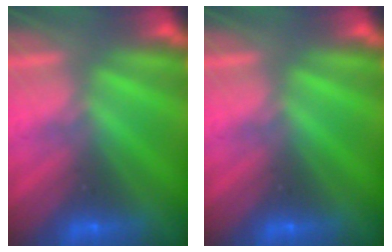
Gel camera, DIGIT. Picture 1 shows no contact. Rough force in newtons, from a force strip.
{"total": 0.0}